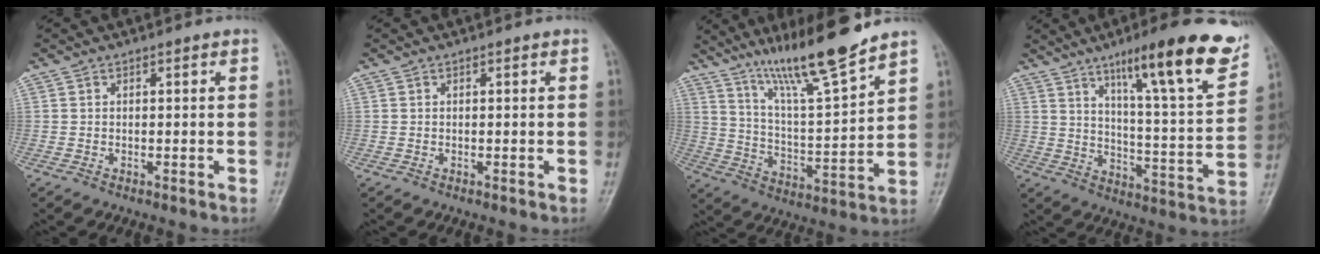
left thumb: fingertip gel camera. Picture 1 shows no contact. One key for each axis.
{"total": 0.0}
{"total": 15.5, "fx": 12.0, "fy": 1.0, "fz": 9.8, "tx": -0.159, "ty": -0.072, "tz": 0.214}
{"total": 20.7, "fx": 12.5, "fy": 3.3, "fz": 16.1, "tx": -0.204, "ty": -0.052, "tz": 0.190}